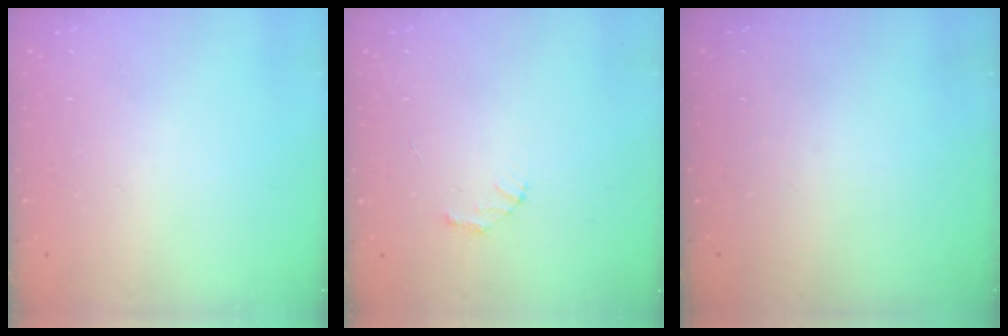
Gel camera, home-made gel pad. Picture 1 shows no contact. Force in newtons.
{"total": 2.1, "press": 2.1, "slide": 0.2}
{"total": 0.0}